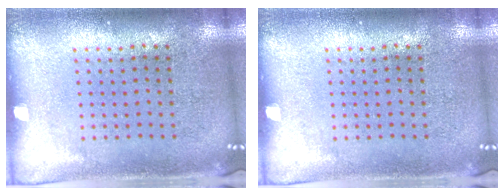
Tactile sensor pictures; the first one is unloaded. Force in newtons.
{"total": 0.0}